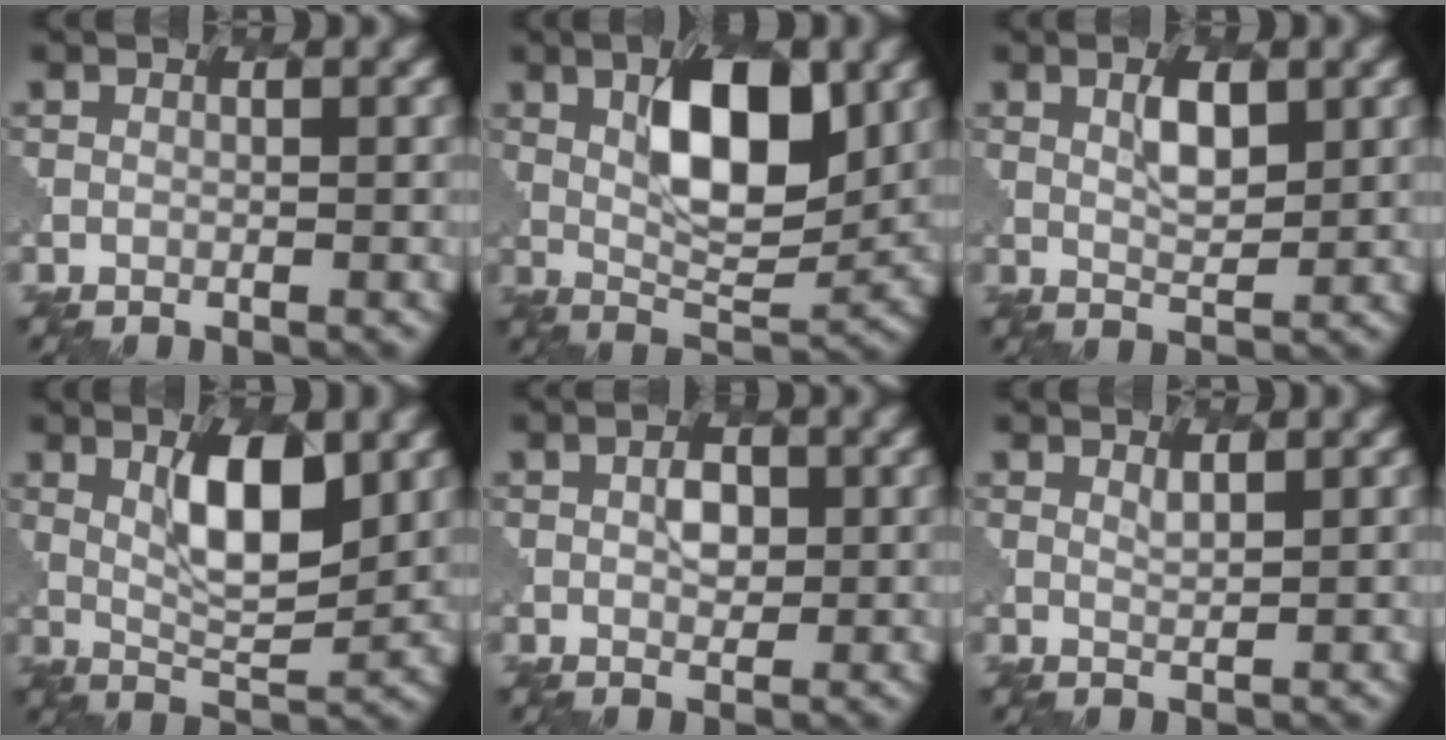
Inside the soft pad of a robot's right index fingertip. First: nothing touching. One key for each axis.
{"total": 8.4, "fx": 2.6, "fy": 3.4, "fz": 7.2, "tx": -0.110, "ty": 0.001, "tz": 0.044}
{"total": 2.8, "fx": 1.4, "fy": 1.0, "fz": 2.3, "tx": -0.041, "ty": -0.001, "tz": 0.026}
{"total": 6.2, "fx": 2.2, "fy": 2.0, "fz": 5.4, "tx": -0.090, "ty": -0.004, "tz": 0.042}
{"total": 2.1, "fx": 0.6, "fy": 1.3, "fz": 1.5, "tx": -0.023, "ty": 0.000, "tz": 0.010}
{"total": 1.1, "fx": 1.0, "fy": 0.1, "fz": 0.3, "tx": -0.007, "ty": -0.005, "tz": 0.019}